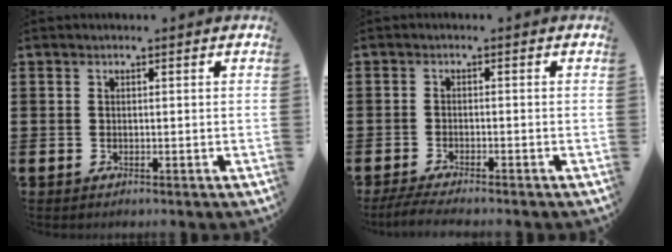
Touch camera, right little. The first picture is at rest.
{"total": 2.0, "force": [-1.7, 0.0, 1.0], "torque": [-0.017, 0.003, -0.032]}